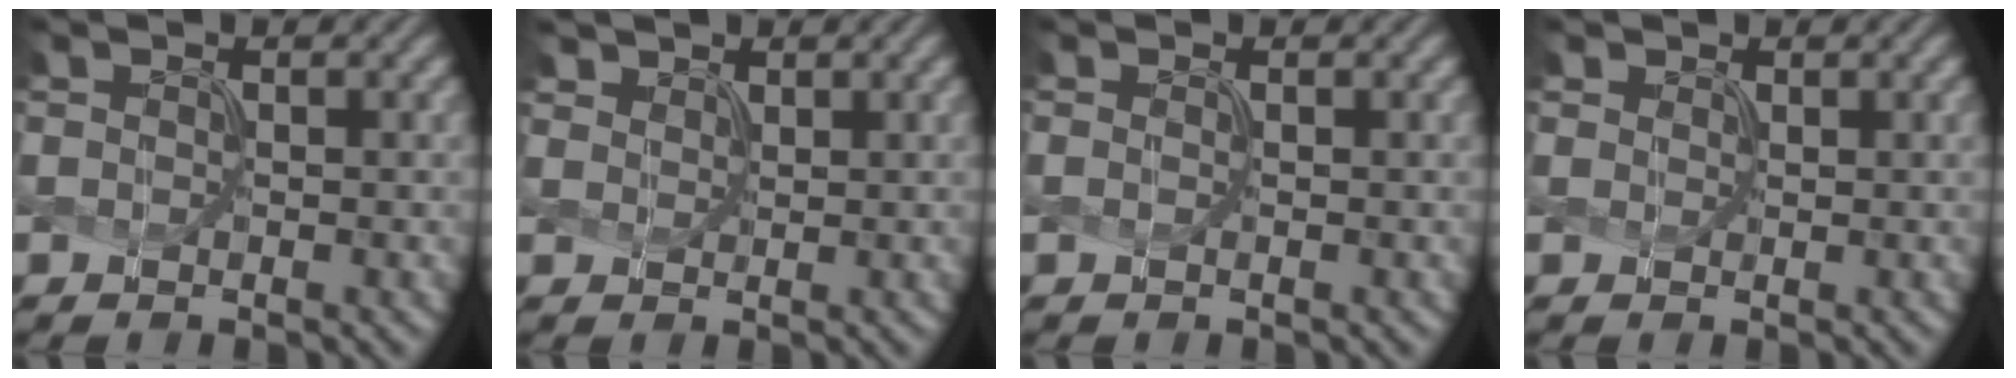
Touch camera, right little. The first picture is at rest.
{"total": 1.4, "force": [1.2, 0.4, -0.7], "torque": [0.006, -0.003, 0.038]}
{"total": 0.7, "force": [-0.4, -0.3, -0.5], "torque": [0.006, 0.001, 0.001]}
{"total": 1.0, "force": [0.3, 0.2, -0.9], "torque": [0.014, 0.001, 0.013]}